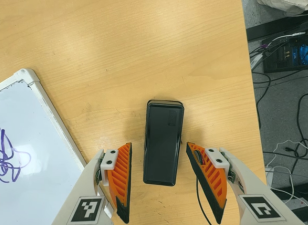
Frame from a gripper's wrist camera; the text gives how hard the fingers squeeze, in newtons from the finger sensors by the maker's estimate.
{"total": 0.0}